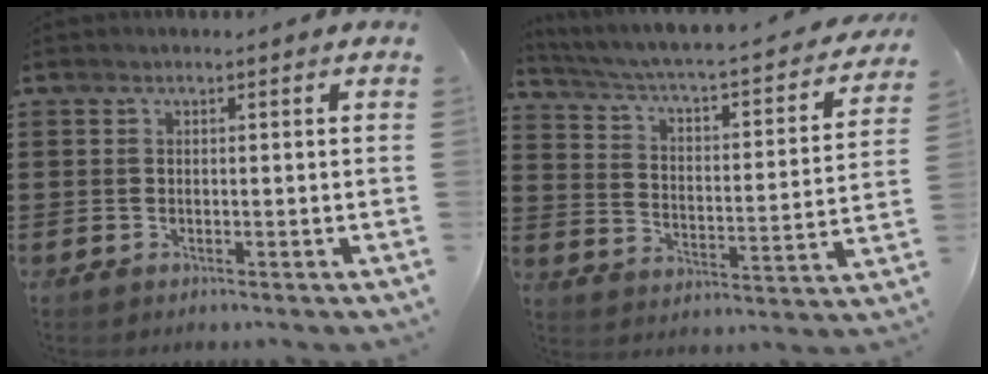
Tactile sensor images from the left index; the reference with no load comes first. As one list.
[{"total": 3.4, "force": [2.6, 0.5, 2.1], "torque": [-0.058, -0.034, 0.031]}]